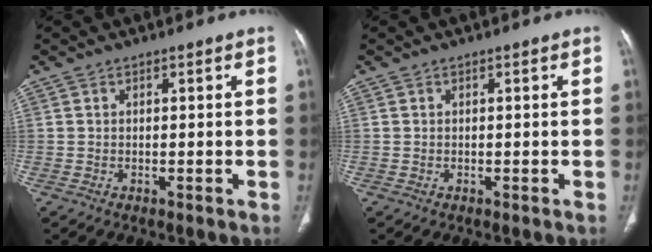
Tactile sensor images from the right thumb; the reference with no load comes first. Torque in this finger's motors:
{"motor_torque": [0.22, 0.10, -0.26, 0.06, 0.00]}